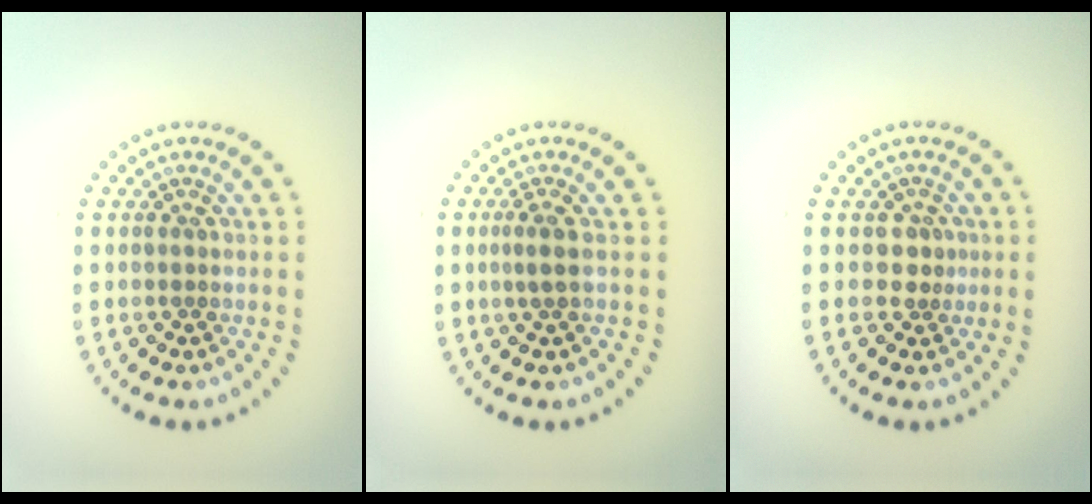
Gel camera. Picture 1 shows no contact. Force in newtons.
{"total": 1.5, "press": 1.1, "slide": 1.0}
{"total": 1.6, "press": 1.2, "slide": 1.1}